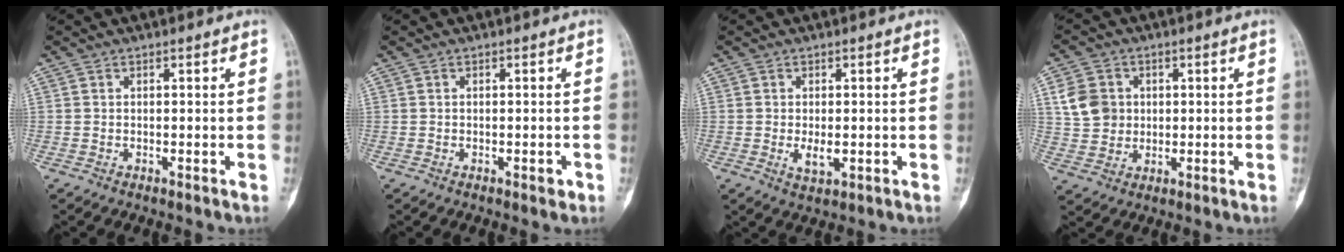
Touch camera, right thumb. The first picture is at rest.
{"total": 1.3, "force": [-0.6, 0.6, 1.0], "torque": [-0.009, -0.001, -0.006]}
{"total": 3.3, "force": [-0.5, 1.7, 2.8], "torque": [-0.046, -0.006, -0.005]}
{"total": 7.5, "force": [1.6, 6.6, 3.3], "torque": [-0.037, -0.001, 0.031]}